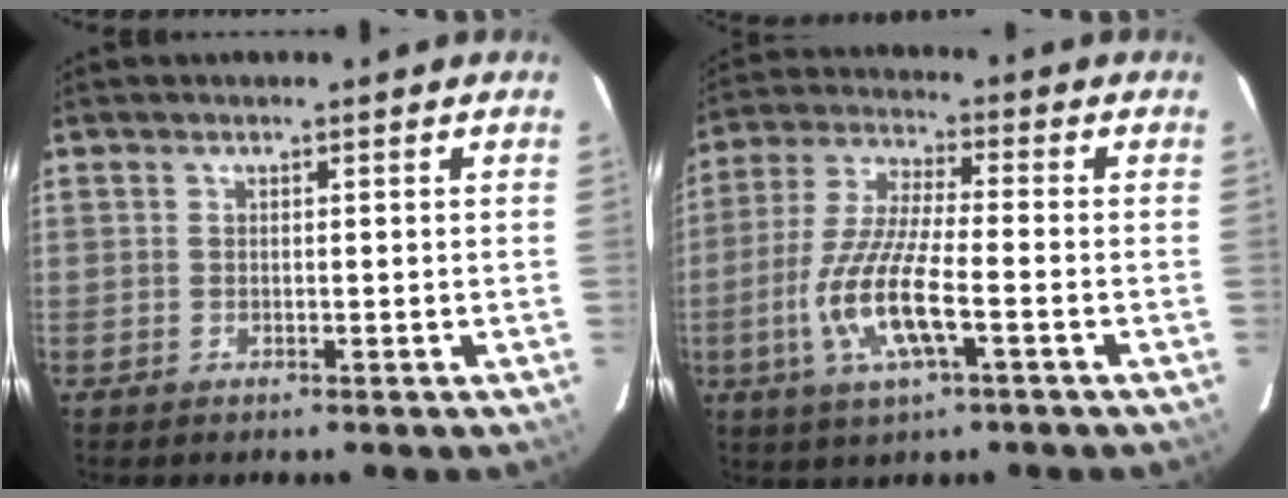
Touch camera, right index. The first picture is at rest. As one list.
[{"total": 13.0, "force": [-4.2, 2.9, 12.0], "torque": [-0.253, -0.009, -0.082]}]